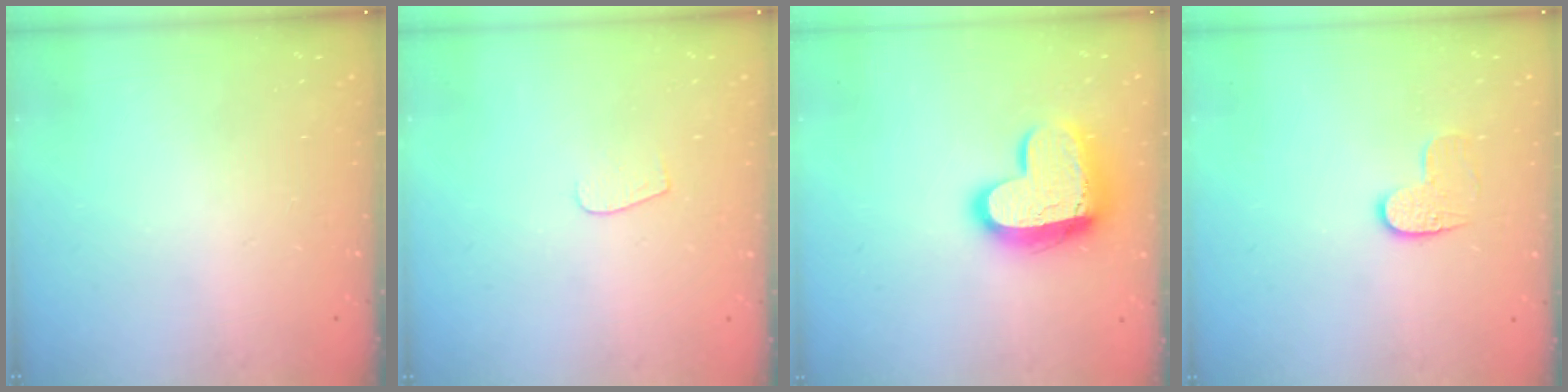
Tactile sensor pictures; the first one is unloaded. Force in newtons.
{"total": 3.7, "press": 3.7, "slide": 0.3}
{"total": 16.2, "press": 16.1, "slide": 1.4}
{"total": 6.1, "press": 6.1, "slide": 0.5}